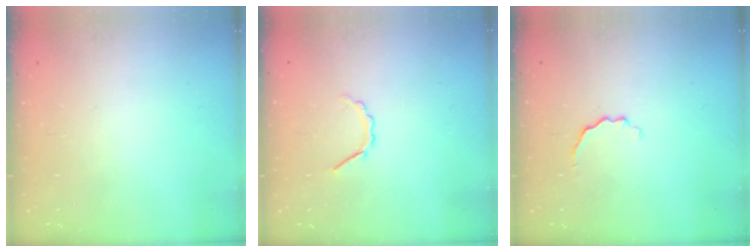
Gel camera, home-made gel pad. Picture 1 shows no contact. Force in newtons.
{"total": 2.9, "press": 2.7, "slide": 1.0}
{"total": 2.9, "press": 2.8, "slide": 0.8}